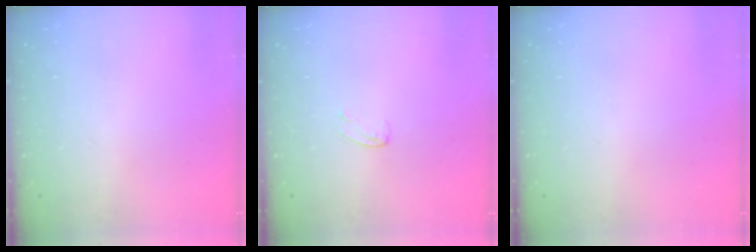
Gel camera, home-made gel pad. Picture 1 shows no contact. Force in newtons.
{"total": 3.6, "press": 3.6, "slide": 0.2}
{"total": 0.0}